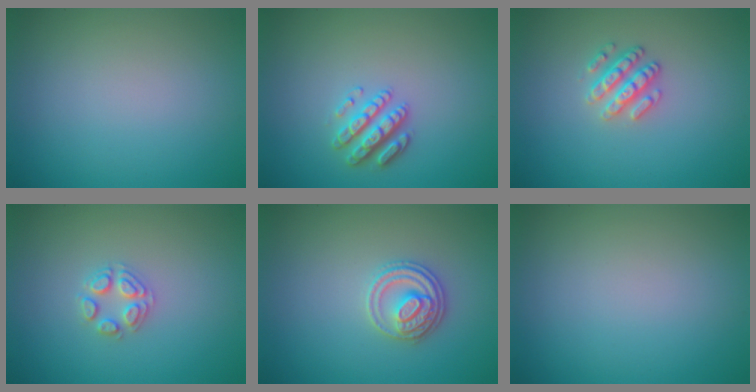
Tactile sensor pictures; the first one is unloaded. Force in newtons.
{"total": 2.8, "press": 2.7, "slide": 0.8}
{"total": 2.5, "press": 2.4, "slide": 0.6}
{"total": 2.2, "press": 2.2, "slide": 0.2}
{"total": 2.8, "press": 2.7, "slide": 0.5}
{"total": 0.0}